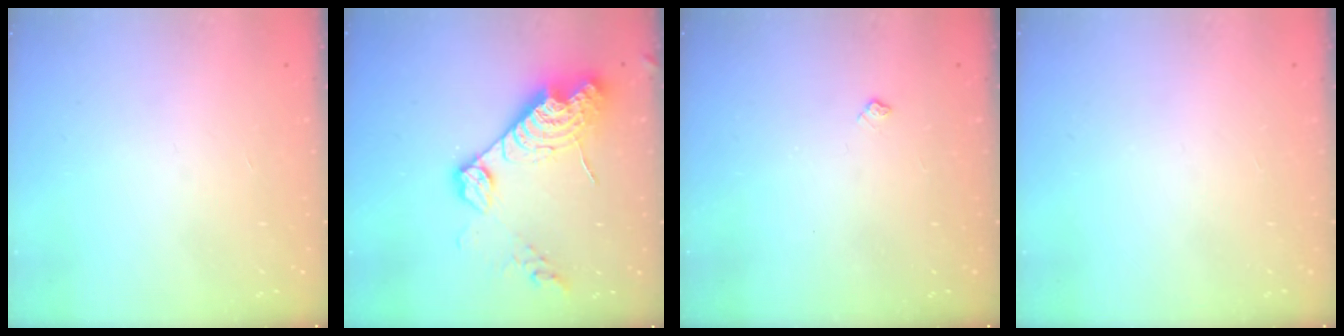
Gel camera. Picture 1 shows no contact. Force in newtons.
{"total": 17.0, "press": 16.9, "slide": 2.0}
{"total": 3.1, "press": 3.1, "slide": 0.4}
{"total": 0.0}